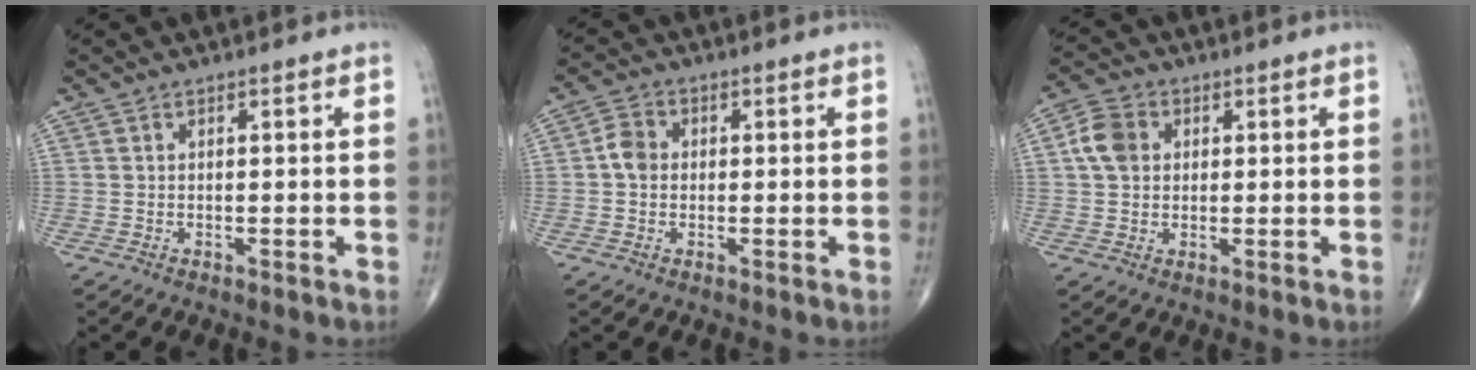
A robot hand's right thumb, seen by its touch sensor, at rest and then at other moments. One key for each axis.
{"total": 3.7, "fx": -0.1, "fy": 3.0, "fz": 2.1, "tx": -0.033, "ty": 0.009, "tz": -0.010}
{"total": 5.9, "fx": 1.1, "fy": 4.7, "fz": 3.4, "tx": -0.060, "ty": 0.009, "tz": 0.015}